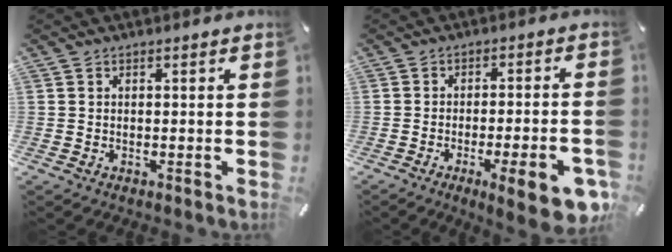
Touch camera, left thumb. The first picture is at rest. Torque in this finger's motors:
{"motor_torque": [0.28, 0.92, 0.54, 0.39, 0.16]}